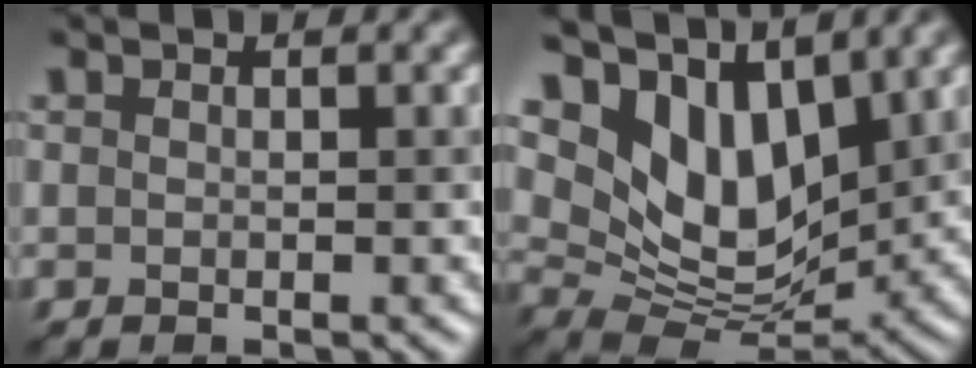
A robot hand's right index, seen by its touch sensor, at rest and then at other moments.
{"total": 8.8, "force": [5.1, 5.0, 5.2], "torque": [-0.116, -0.010, 0.092]}